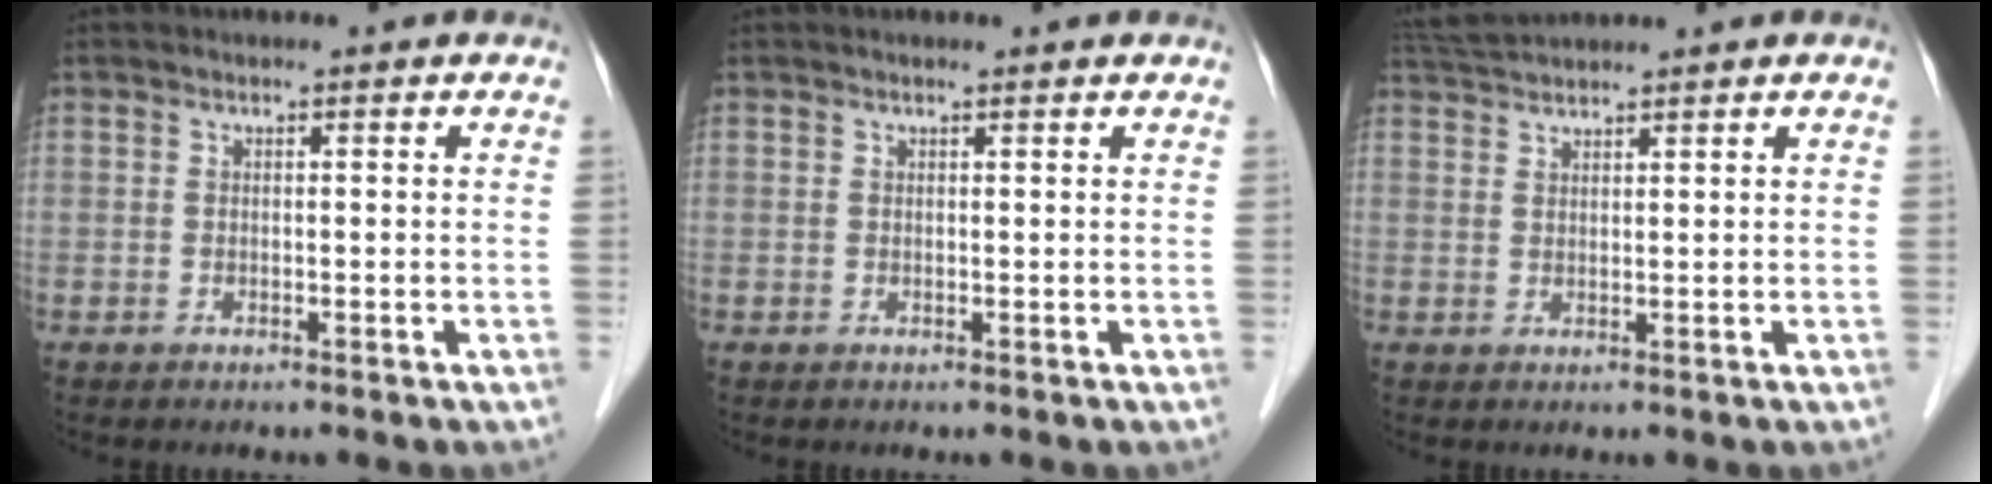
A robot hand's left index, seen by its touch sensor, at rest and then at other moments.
{"total": 1.3, "force": [1.3, 0.1, 0.4], "torque": [-0.011, 0.011, 0.017]}
{"total": 4.4, "force": [4.3, -0.2, 1.0], "torque": [-0.023, 0.029, 0.085]}